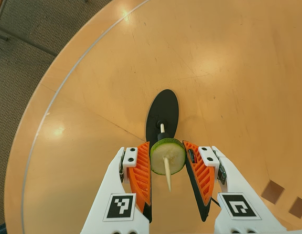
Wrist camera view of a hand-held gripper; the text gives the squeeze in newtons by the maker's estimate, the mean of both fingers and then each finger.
{"total": 10.2, "left": 10.6, "right": 9.8}